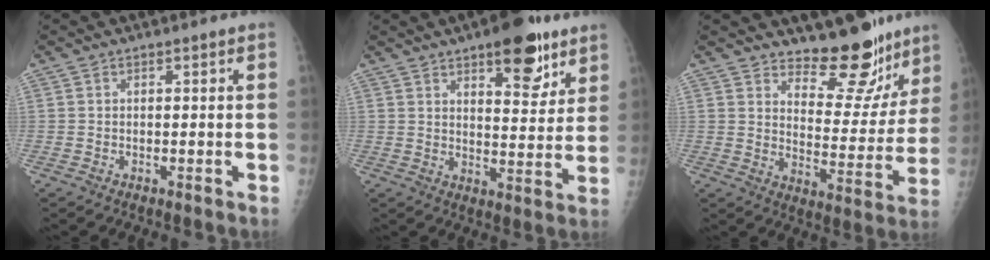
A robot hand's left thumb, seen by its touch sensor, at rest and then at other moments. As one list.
[{"total": 12.2, "force": [7.4, 4.9, 8.4], "torque": [-0.078, -0.039, 0.104]}, {"total": 13.6, "force": [11.6, 5.2, 4.7], "torque": [-0.016, -0.106, 0.163]}]